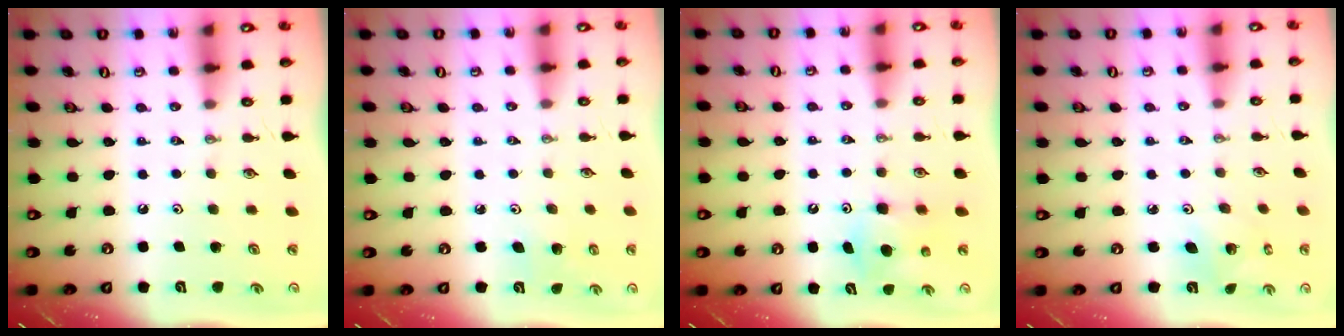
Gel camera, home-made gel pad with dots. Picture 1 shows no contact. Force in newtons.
{"total": 4.1, "press": 4.1, "slide": 0.3}
{"total": 6.8, "press": 6.8, "slide": 0.4}
{"total": 3.9, "press": 3.9, "slide": 0.1}